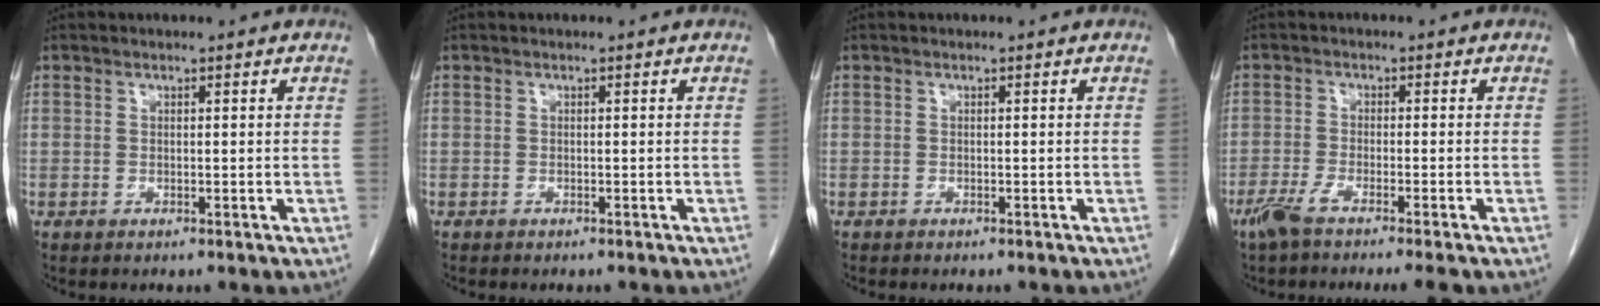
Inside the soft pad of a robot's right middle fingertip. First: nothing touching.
{"total": 1.0, "force": [-0.9, 0.2, 0.4], "torque": [-0.010, -0.002, -0.011]}
{"total": 1.2, "force": [-1.1, 0.3, 0.5], "torque": [-0.012, -0.003, -0.014]}
{"total": 5.9, "force": [-4.6, -0.3, 3.7], "torque": [-0.056, -0.012, -0.077]}